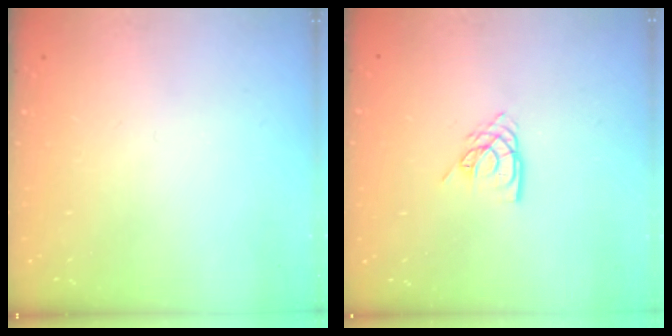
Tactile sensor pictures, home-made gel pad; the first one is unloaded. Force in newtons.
{"total": 7.9, "press": 7.8, "slide": 0.9}